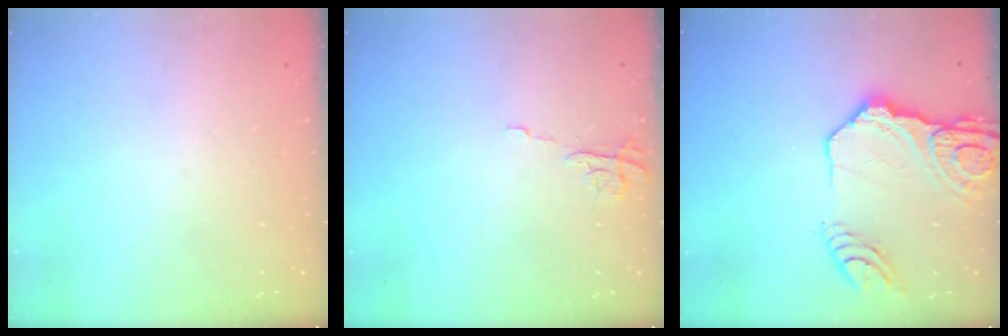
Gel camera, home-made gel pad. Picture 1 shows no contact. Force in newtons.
{"total": 6.4, "press": 6.4, "slide": 0.5}
{"total": 17.7, "press": 17.5, "slide": 2.2}